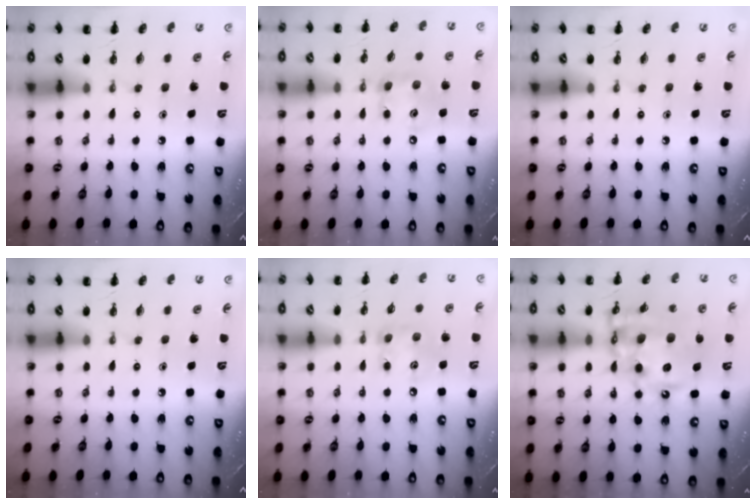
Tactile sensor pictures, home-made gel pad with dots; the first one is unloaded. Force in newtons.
{"total": 8.9, "press": 8.8, "slide": 1.0}
{"total": 0.0}
{"total": 0.0}
{"total": 6.7, "press": 6.7, "slide": 0.5}
{"total": 18.3, "press": 17.7, "slide": 4.8}